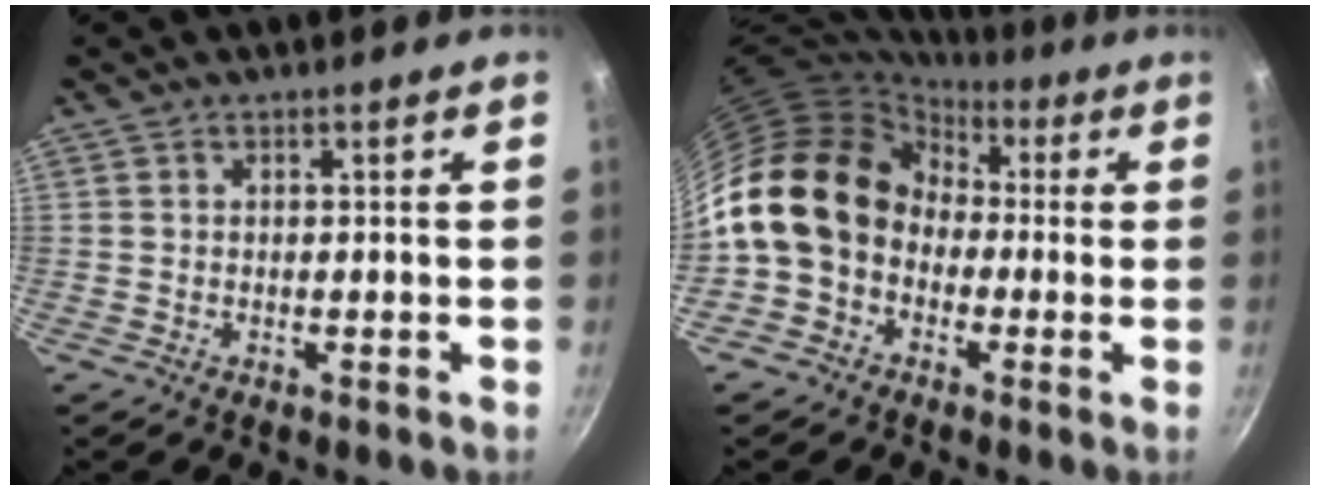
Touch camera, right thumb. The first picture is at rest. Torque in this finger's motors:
{"motor_torque": [-0.61, 1.59, 1.45, -1.32, 0.23]}